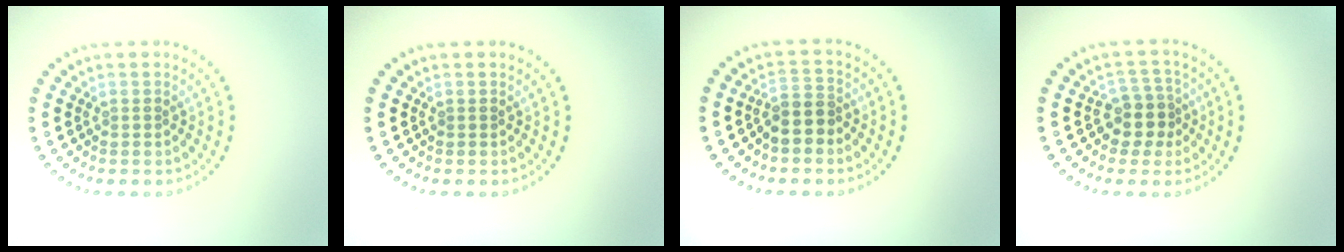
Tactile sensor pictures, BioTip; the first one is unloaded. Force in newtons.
{"total": 0.0}
{"total": 2.7, "press": 2.4, "slide": 1.2}
{"total": 2.9, "press": 2.6, "slide": 1.4}